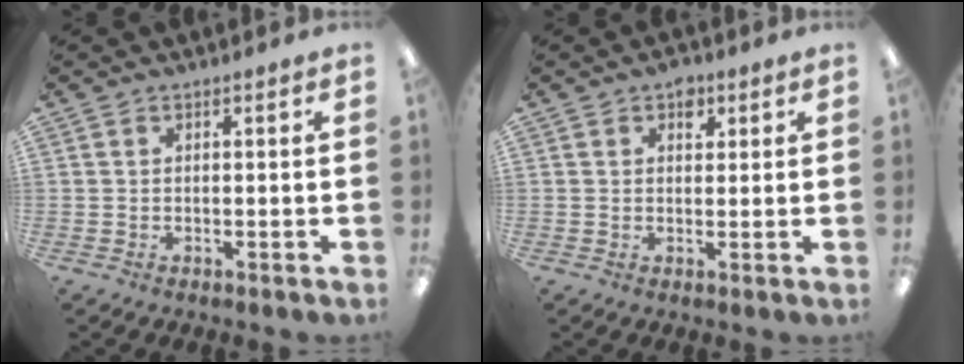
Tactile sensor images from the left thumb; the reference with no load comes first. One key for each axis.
{"total": 3.4, "fx": 1.9, "fy": 2.3, "fz": 1.7, "tx": -0.004, "ty": -0.008, "tz": 0.027}